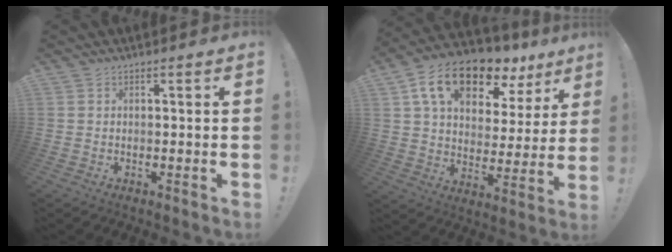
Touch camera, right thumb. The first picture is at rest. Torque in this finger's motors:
{"motor_torque": [0.09, 1.37, 0.97, 0.25, 0.12]}